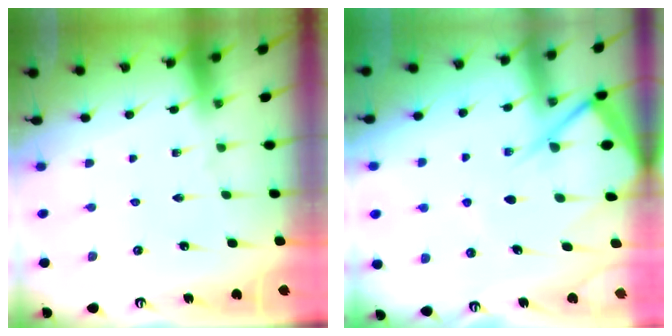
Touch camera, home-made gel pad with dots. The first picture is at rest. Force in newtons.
{"total": 10.9, "press": 10.8, "slide": 1.3}